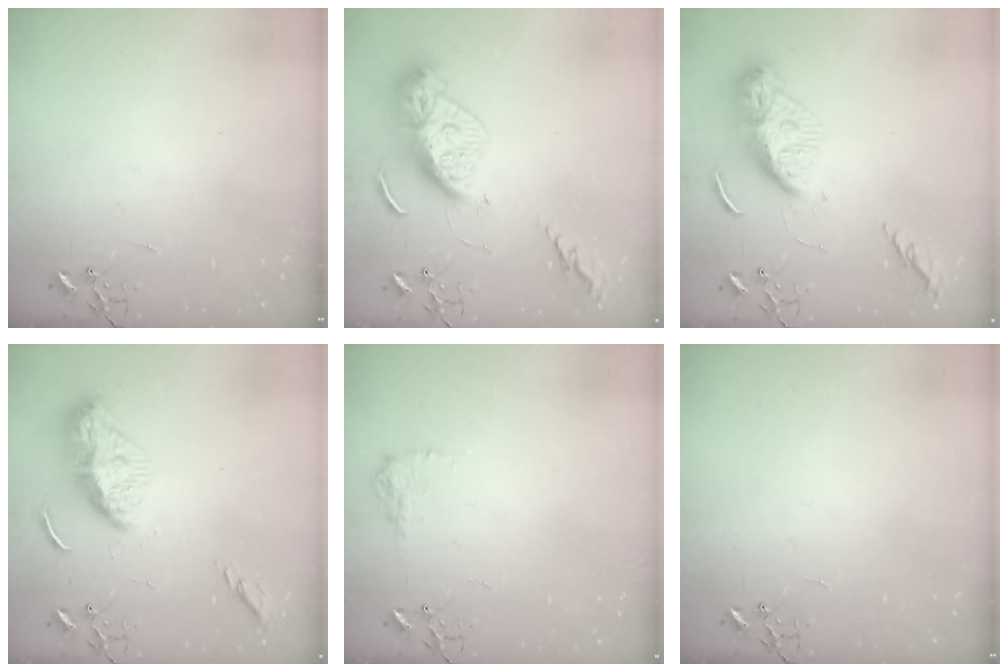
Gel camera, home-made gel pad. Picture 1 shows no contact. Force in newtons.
{"total": 14.8, "press": 14.8, "slide": 1.4}
{"total": 12.9, "press": 12.8, "slide": 1.1}
{"total": 13.1, "press": 13.0, "slide": 1.1}
{"total": 8.9, "press": 8.9, "slide": 0.3}
{"total": 0.0}